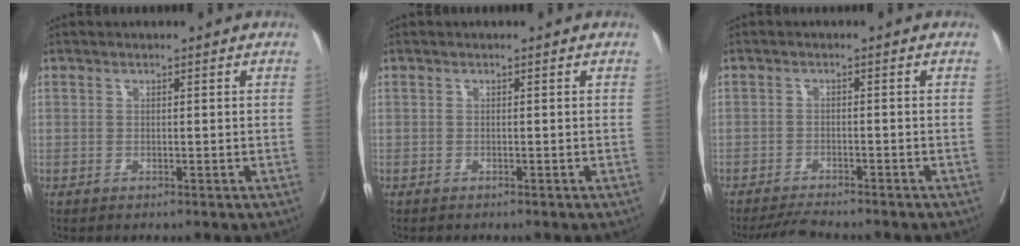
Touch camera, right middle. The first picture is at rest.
{"total": 0.0}
{"total": 4.3, "force": [-4.1, 0.2, 1.5], "torque": [-0.023, -0.016, -0.070]}